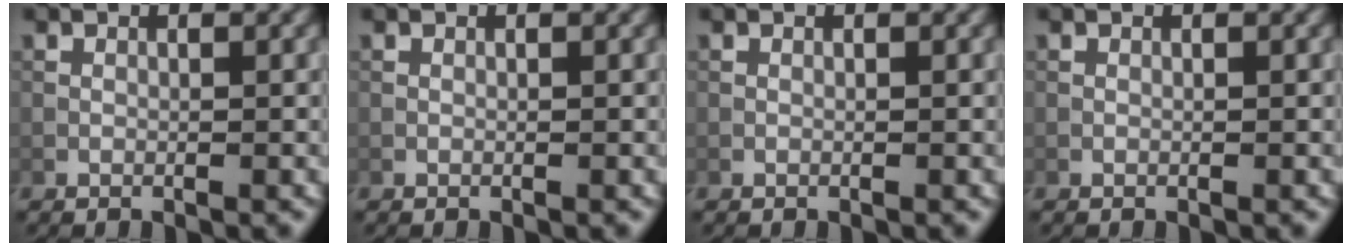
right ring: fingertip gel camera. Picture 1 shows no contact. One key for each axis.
{"total": 0.0}
{"total": 0.0}
{"total": 0.0}